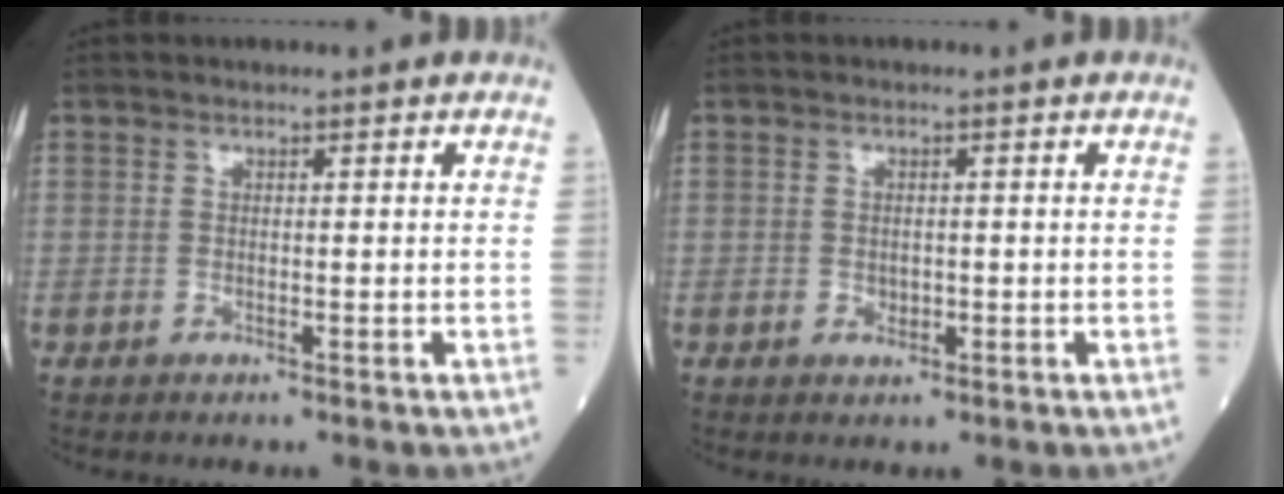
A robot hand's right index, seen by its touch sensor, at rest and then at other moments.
{"total": 1.6, "force": [-0.3, 1.1, 1.1], "torque": [-0.019, -0.001, -0.002]}